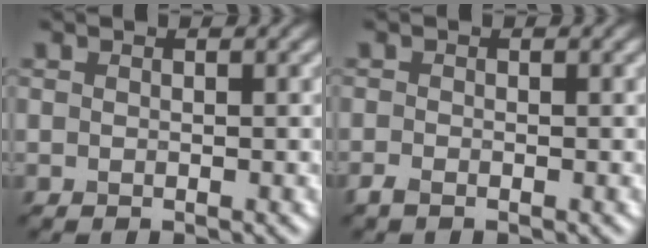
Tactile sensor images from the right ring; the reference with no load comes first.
{"total": 0.9, "force": [-0.7, 0.3, 0.5], "torque": [-0.013, -0.002, -0.016]}